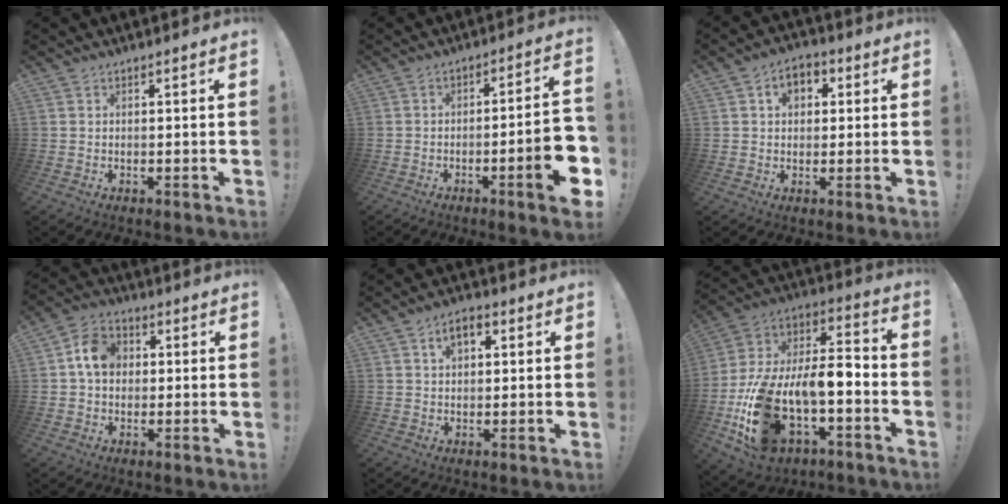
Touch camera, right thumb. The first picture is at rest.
{"total": 12.5, "force": [-3.9, 1.9, 11.7], "torque": [-0.161, 0.010, -0.054]}
{"total": 6.4, "force": [1.7, 4.8, 3.9], "torque": [-0.058, 0.008, 0.028]}
{"total": 9.2, "force": [1.4, 7.2, 5.5], "torque": [-0.090, 0.019, 0.031]}
{"total": 5.0, "force": [1.9, 3.0, 3.6], "torque": [-0.049, 0.000, 0.030]}
{"total": 19.8, "force": [-7.4, 10.5, 15.0], "torque": [-0.305, 0.011, -0.117]}